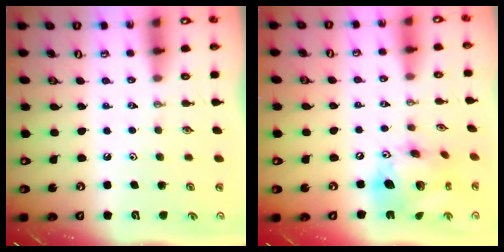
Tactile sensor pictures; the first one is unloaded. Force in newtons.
{"total": 17.1, "press": 17.0, "slide": 1.9}